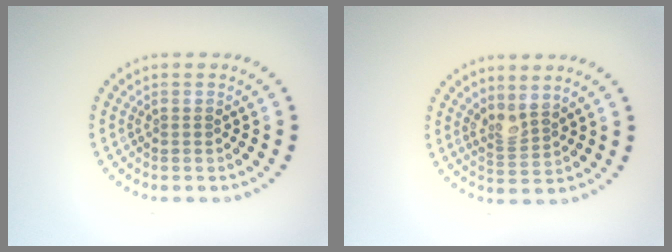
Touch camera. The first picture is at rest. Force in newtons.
{"total": 2.2, "press": 1.6, "slide": 1.5}